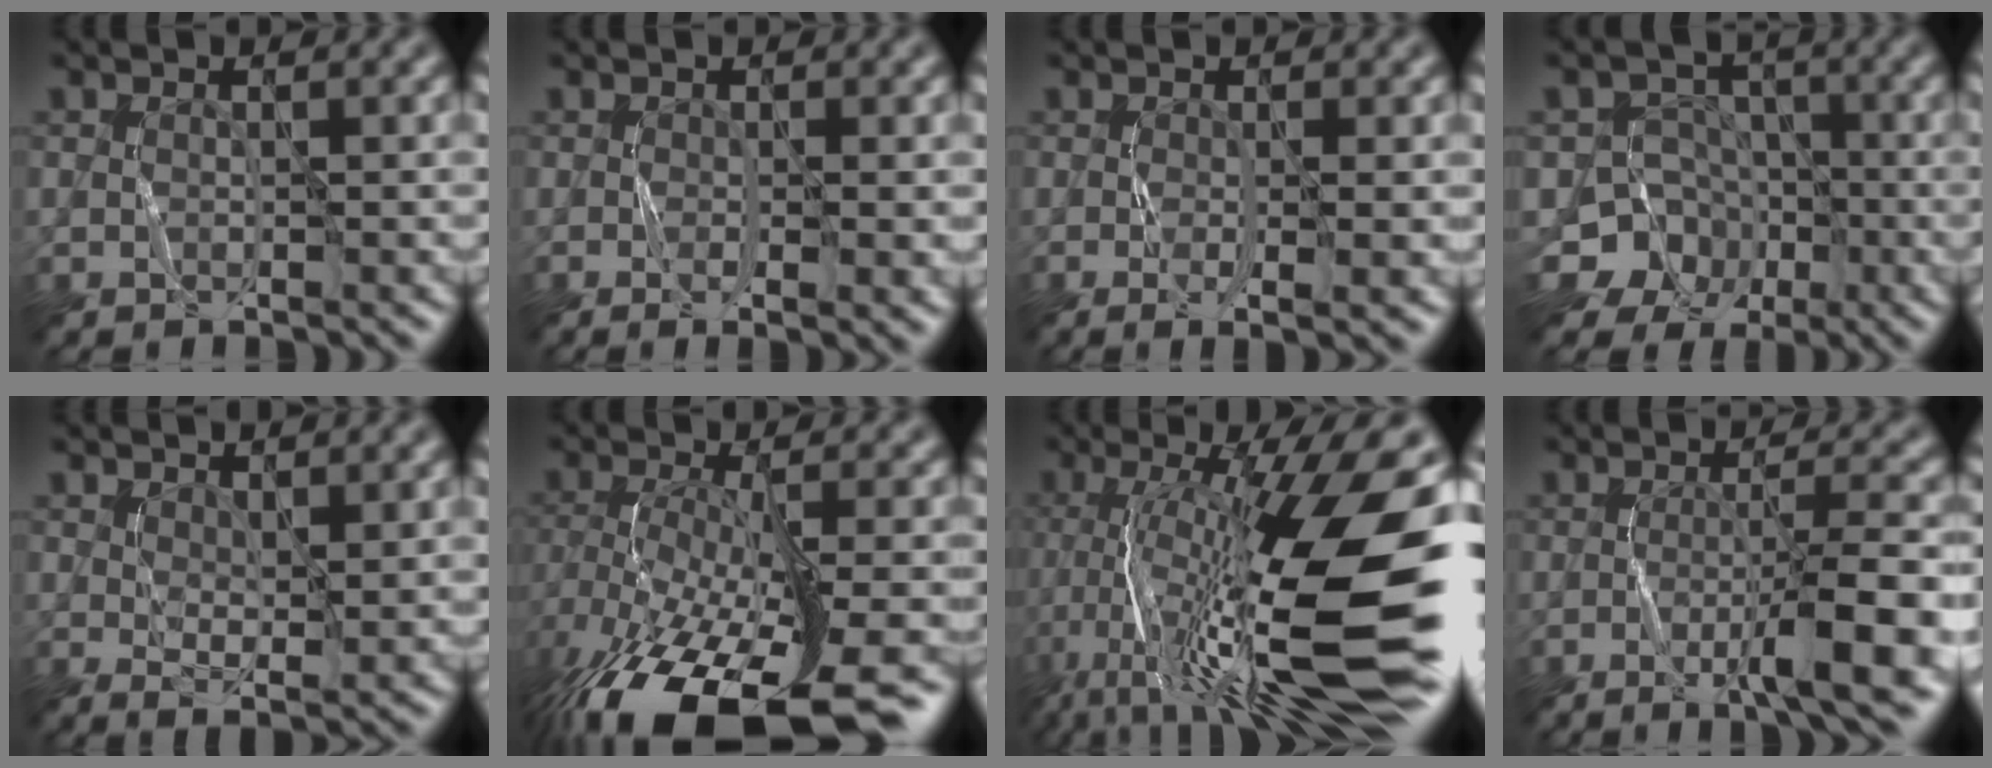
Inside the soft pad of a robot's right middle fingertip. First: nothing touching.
{"total": 2.1, "force": [-0.4, 0.3, 2.0], "torque": [-0.036, -0.008, -0.001]}
{"total": 2.7, "force": [-0.6, 0.4, 2.6], "torque": [-0.047, -0.009, -0.003]}
{"total": 7.8, "force": [-3.5, 6.9, 1.2], "torque": [-0.006, -0.005, -0.074]}
{"total": 2.5, "force": [0.9, 0.9, 2.2], "torque": [-0.044, -0.012, 0.025]}
{"total": 13.6, "force": [-9.1, 3.8, 9.4], "torque": [-0.200, -0.029, -0.135]}
{"total": 17.6, "force": [-2.9, 4.0, 16.9], "torque": [-0.292, 0.008, -0.046]}
{"total": 6.9, "force": [-2.0, 1.1, 6.5], "torque": [-0.101, -0.001, -0.028]}